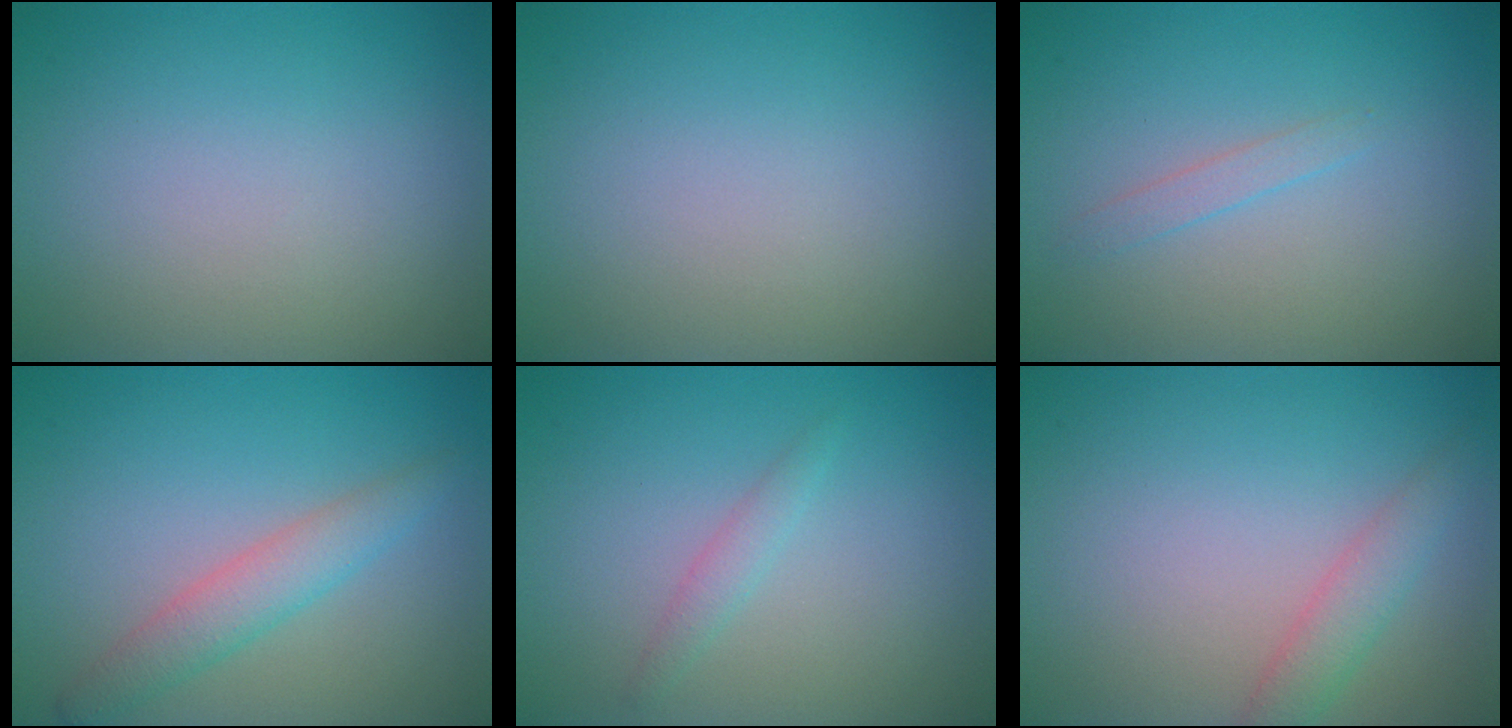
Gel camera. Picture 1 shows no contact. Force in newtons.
{"total": 0.0}
{"total": 0.9, "press": 0.9, "slide": 0.2}
{"total": 3.0, "press": 3.0, "slide": 0.1}
{"total": 1.2, "press": 1.2, "slide": 0.0}
{"total": 2.2, "press": 2.2, "slide": 0.2}